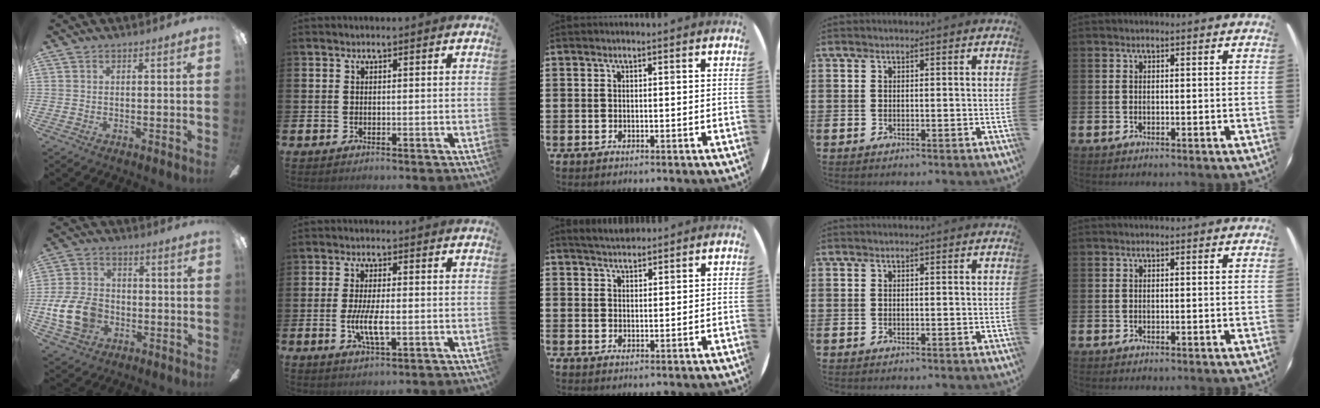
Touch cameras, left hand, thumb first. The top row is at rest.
{"thumb": {"total": 13.2, "force": [-3.4, 9.7, 8.3], "torque": [-0.185, 0.030, -0.056]}, "index": {"total": 5.5, "force": [-0.9, 2.0, 5.0], "torque": [-0.102, -0.001, -0.019]}, "middle": {"total": 3.0, "force": [2.9, 0.5, 0.4], "torque": [-0.013, -0.003, 0.054]}}